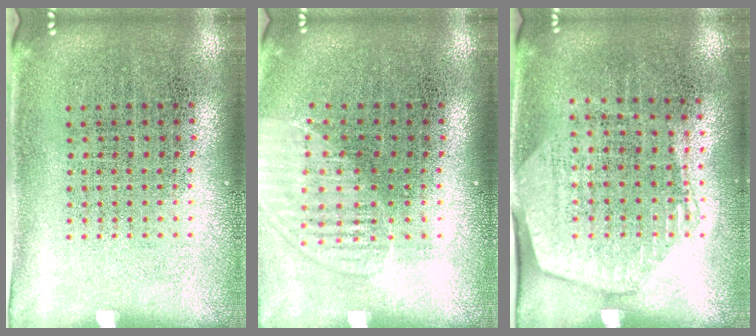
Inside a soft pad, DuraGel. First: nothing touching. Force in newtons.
{"total": 1.2, "press": 1.1, "slide": 0.5}
{"total": 1.5, "press": 1.4, "slide": 0.7}